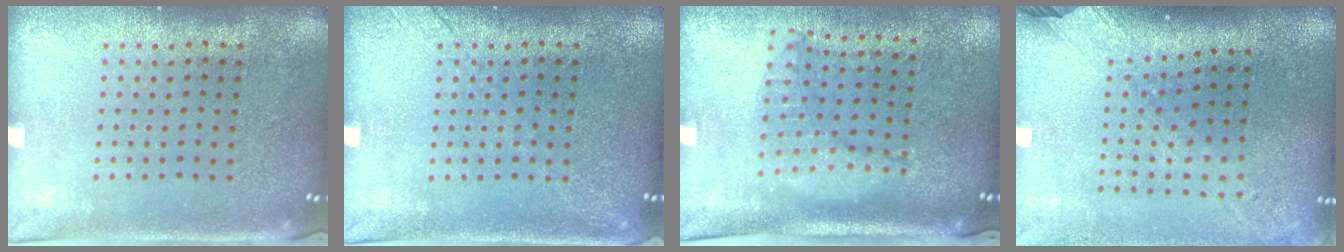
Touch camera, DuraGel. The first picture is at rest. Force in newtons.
{"total": 1.4, "press": 1.3, "slide": 0.3}
{"total": 1.2, "press": 1.2, "slide": 0.2}
{"total": 2.4, "press": 1.8, "slide": 1.6}